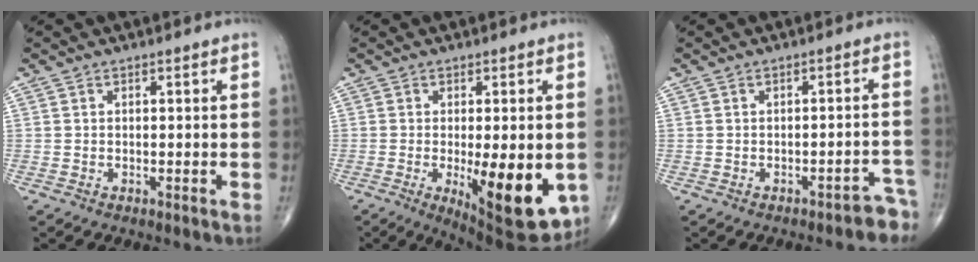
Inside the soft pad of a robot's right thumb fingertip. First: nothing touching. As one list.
[{"total": 16.2, "force": [-3.5, 5.5, 14.8], "torque": [-0.184, -0.025, -0.030]}, {"total": 4.6, "force": [-3.8, 1.9, 1.8], "torque": [0.000, 0.040, -0.045]}]